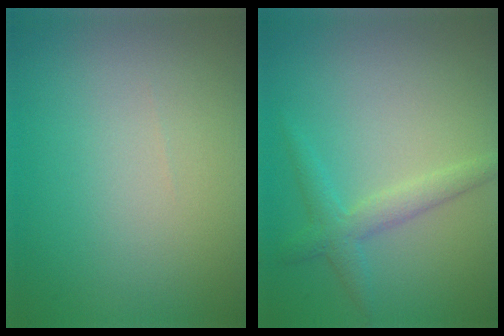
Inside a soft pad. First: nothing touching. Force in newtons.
{"total": 2.4, "press": 2.4, "slide": 0.1}